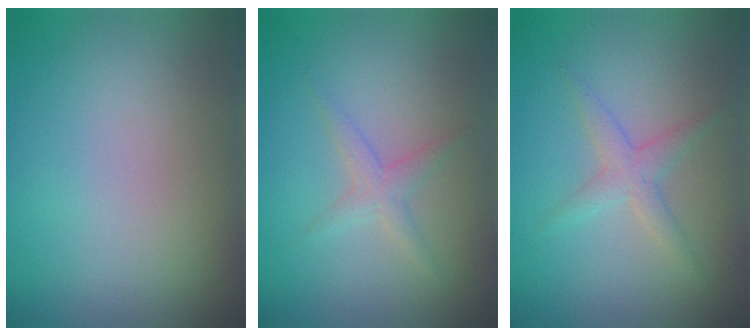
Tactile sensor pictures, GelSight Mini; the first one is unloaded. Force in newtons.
{"total": 1.6, "press": 1.6, "slide": 0.1}
{"total": 2.0, "press": 2.0, "slide": 0.0}